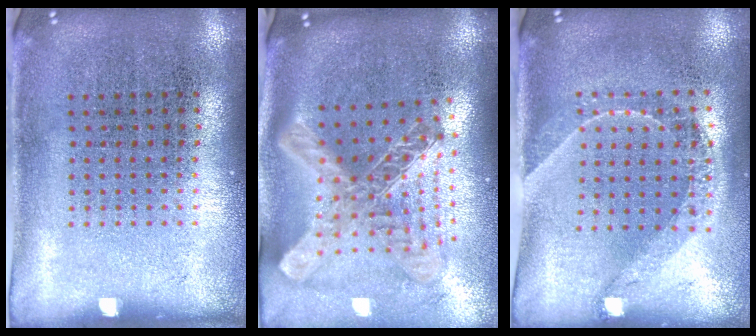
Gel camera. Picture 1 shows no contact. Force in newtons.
{"total": 2.9, "press": 2.0, "slide": 2.0}
{"total": 1.5, "press": 1.3, "slide": 0.9}